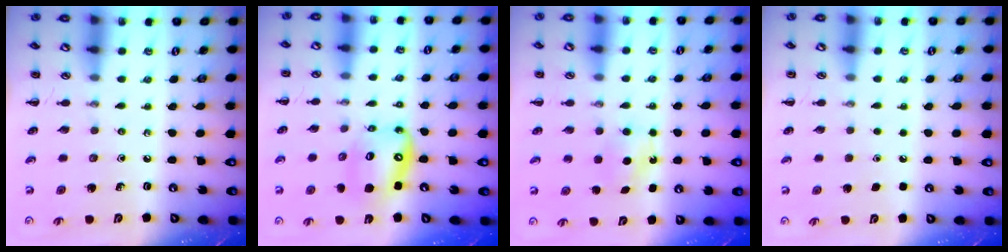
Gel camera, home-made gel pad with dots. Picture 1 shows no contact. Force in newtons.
{"total": 13.1, "press": 12.6, "slide": 3.6}
{"total": 5.7, "press": 5.5, "slide": 1.5}
{"total": 2.3, "press": 2.3, "slide": 0.1}